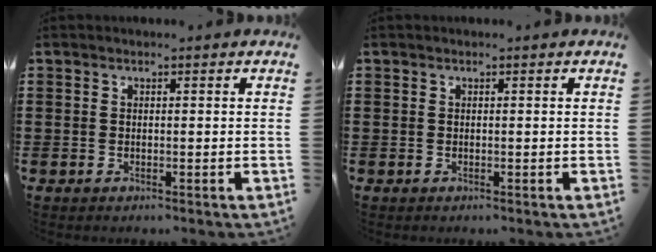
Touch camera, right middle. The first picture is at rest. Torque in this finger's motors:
{"motor_torque": [0.00, 0.00, -0.01, 0.00]}